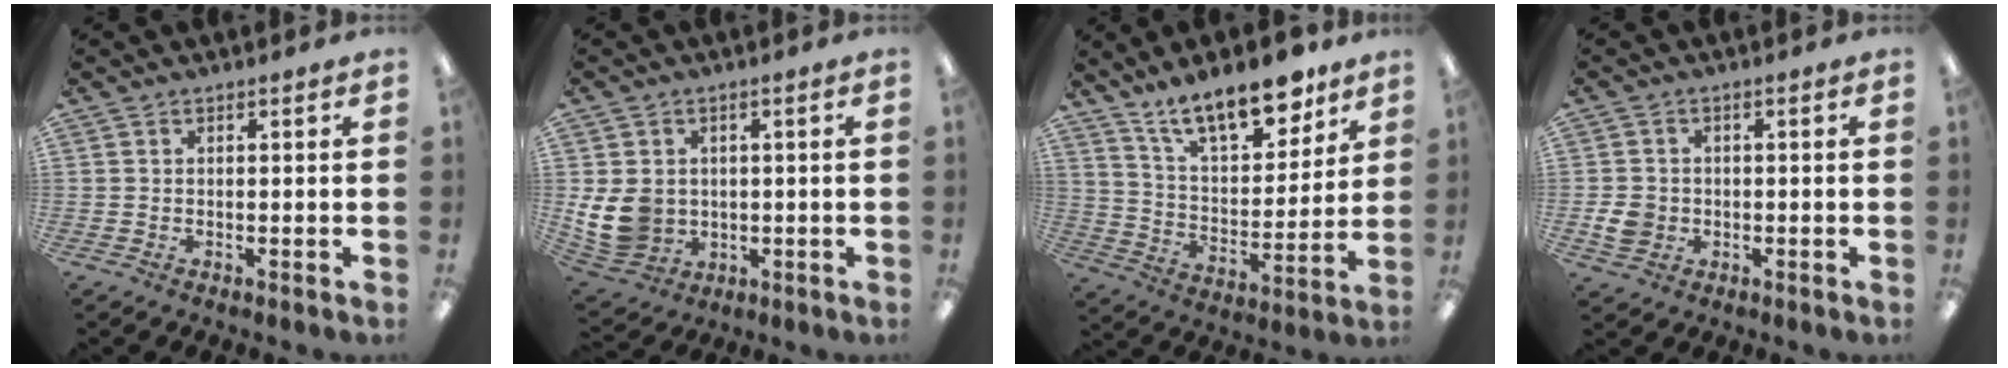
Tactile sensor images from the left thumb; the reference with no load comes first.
{"total": 9.8, "force": [0.0, 8.5, 4.9], "torque": [-0.128, 0.008, 0.008]}
{"total": 17.0, "force": [13.0, 6.2, 9.0], "torque": [-0.143, -0.075, 0.223]}
{"total": 4.7, "force": [-0.8, 4.1, 2.2], "torque": [-0.041, 0.000, -0.016]}